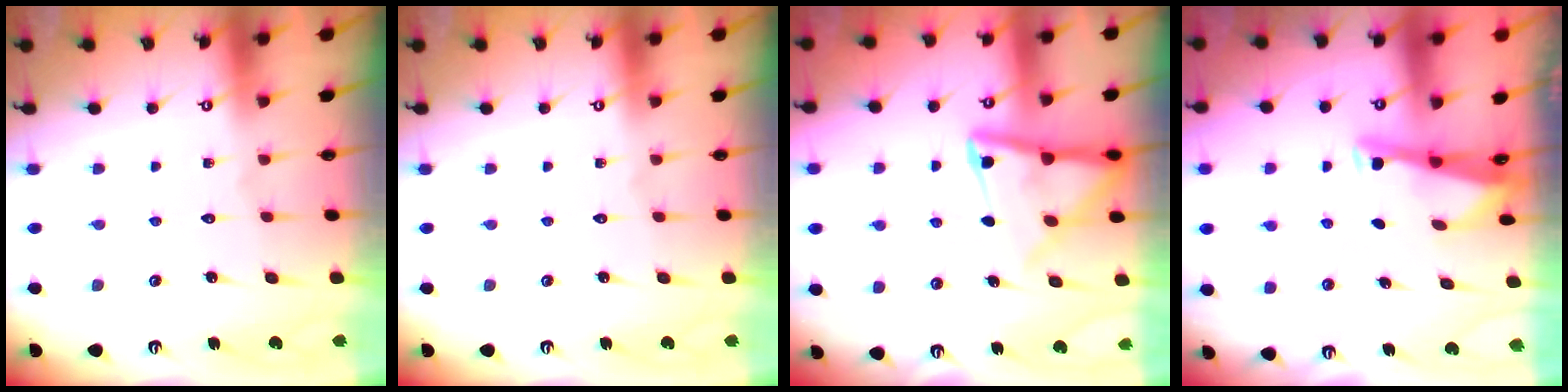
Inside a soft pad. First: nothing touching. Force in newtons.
{"total": 0.0}
{"total": 11.0, "press": 10.9, "slide": 1.2}
{"total": 2.9, "press": 2.9, "slide": 0.4}